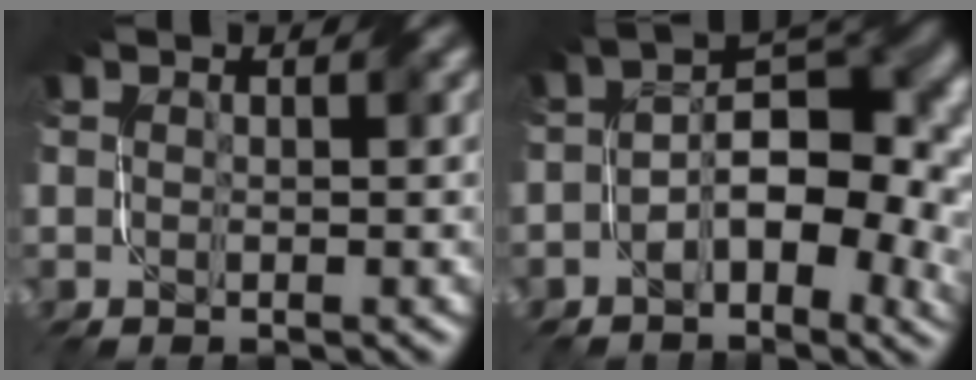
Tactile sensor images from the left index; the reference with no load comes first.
{"total": 9.7, "force": [-1.8, 5.0, 8.1], "torque": [-0.105, 0.008, -0.034]}